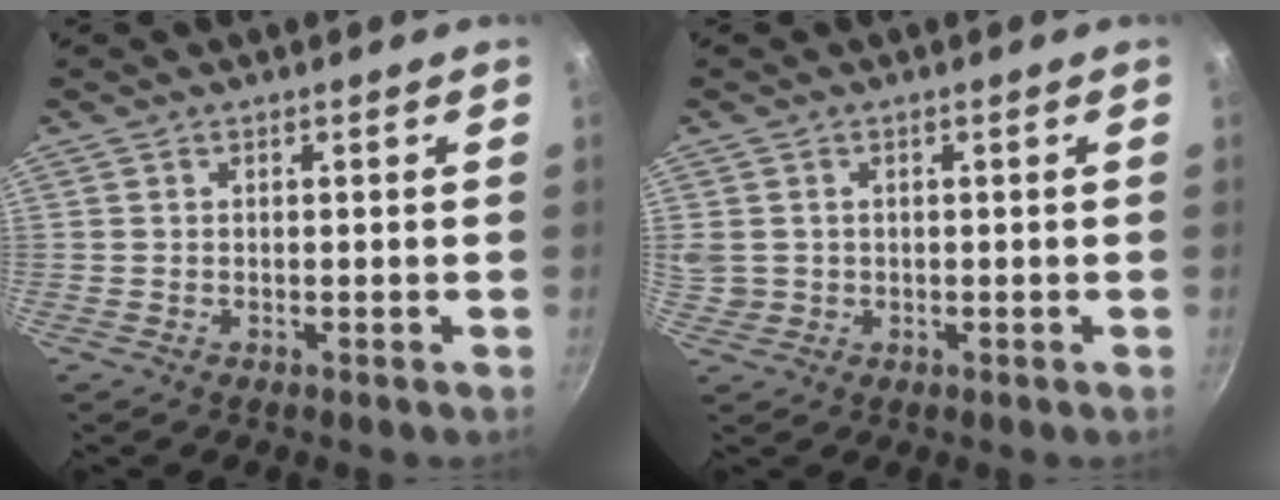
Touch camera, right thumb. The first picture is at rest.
{"total": 3.9, "force": [0.7, 3.4, 1.7], "torque": [-0.028, 0.001, 0.020]}